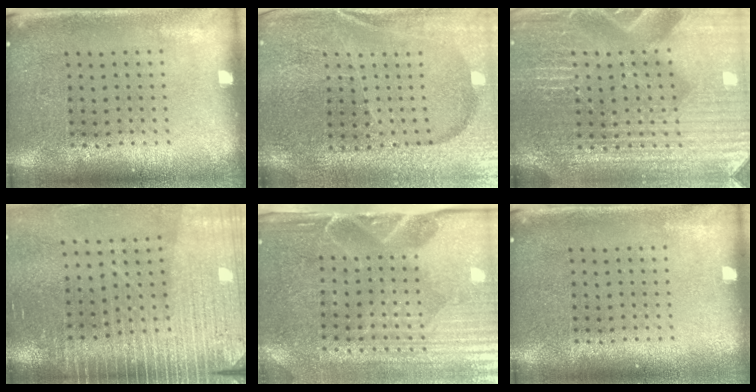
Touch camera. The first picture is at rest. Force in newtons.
{"total": 3.4, "press": 3.4, "slide": 0.5}
{"total": 4.8, "press": 4.6, "slide": 1.5}
{"total": 3.5, "press": 3.5, "slide": 0.5}
{"total": 4.7, "press": 4.1, "slide": 2.4}
{"total": 0.0}